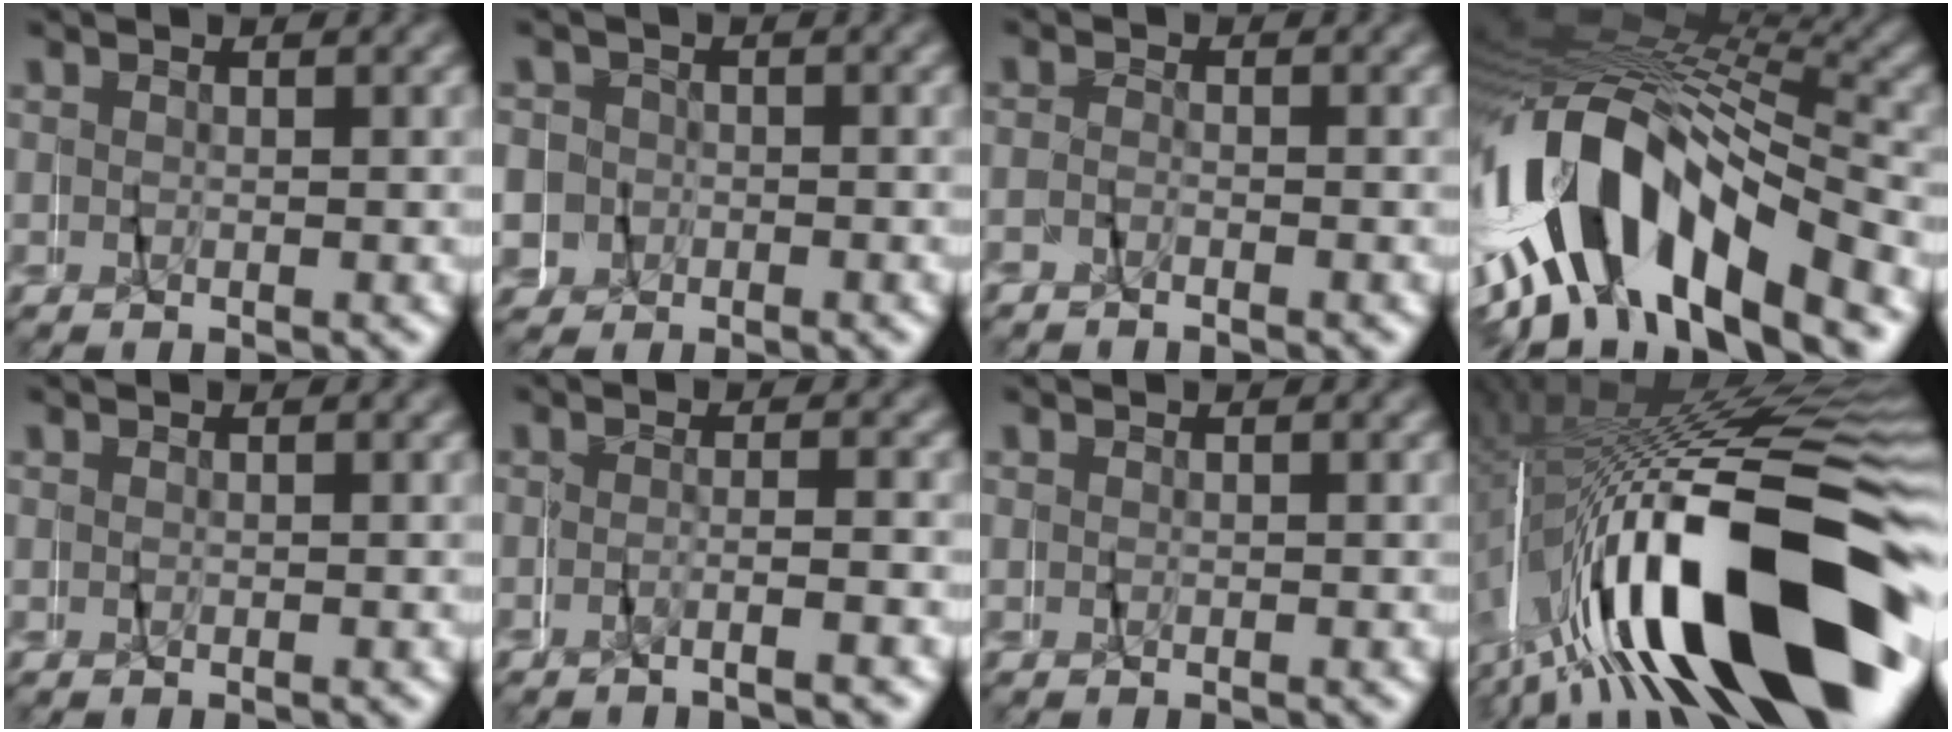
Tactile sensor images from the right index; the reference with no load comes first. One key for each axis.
{"total": 6.1, "fx": 0.5, "fy": 5.9, "fz": 1.4, "tx": -0.044, "ty": 0.010, "tz": -0.005}
{"total": 1.3, "fx": -1.2, "fy": 0.4, "fz": -0.3, "tx": -0.008, "ty": 0.007, "tz": -0.029}
{"total": 15.9, "fx": -3.6, "fy": 9.8, "fz": 12.0, "tx": -0.253, "ty": 0.008, "tz": -0.057}
{"total": 0.0}
{"total": 2.1, "fx": -1.9, "fy": -0.5, "fz": 0.8, "tx": -0.026, "ty": 0.007, "tz": -0.035}
{"total": 0.0}
{"total": 22.6, "fx": -5.3, "fy": 9.4, "fz": 19.8, "tx": -0.330, "ty": 0.013, "tz": -0.071}